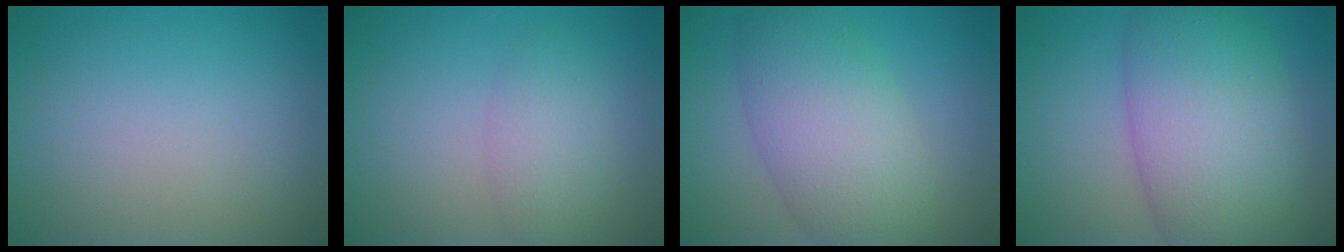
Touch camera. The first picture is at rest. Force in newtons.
{"total": 2.6, "press": 2.6, "slide": 0.2}
{"total": 7.3, "press": 7.3, "slide": 0.5}
{"total": 10.8, "press": 10.8, "slide": 0.4}